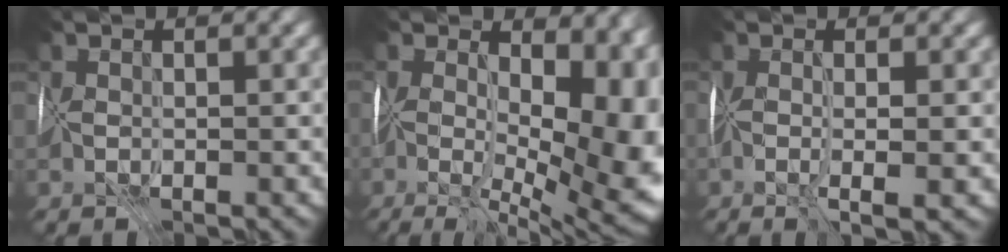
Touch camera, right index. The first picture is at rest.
{"total": 18.5, "force": [-1.0, 10.1, 15.4], "torque": [-0.168, -0.022, 0.029]}
{"total": 3.1, "force": [-0.7, 0.2, 3.0], "torque": [-0.057, -0.013, -0.004]}